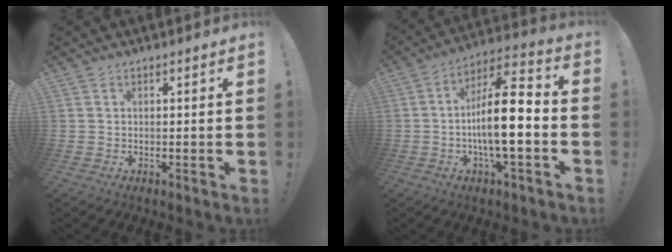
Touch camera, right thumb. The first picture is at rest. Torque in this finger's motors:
{"motor_torque": [0.37, 0.48, 1.56, -0.47, 0.40]}